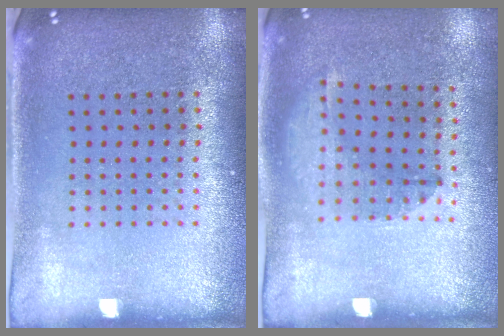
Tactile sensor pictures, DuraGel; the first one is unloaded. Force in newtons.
{"total": 1.3, "press": 0.9, "slide": 0.9}